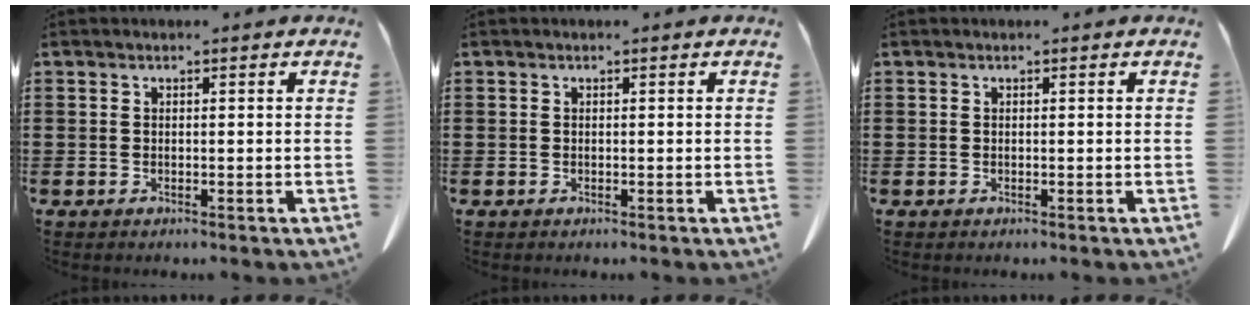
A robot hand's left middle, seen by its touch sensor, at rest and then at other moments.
{"total": 0.0}
{"total": 0.0}